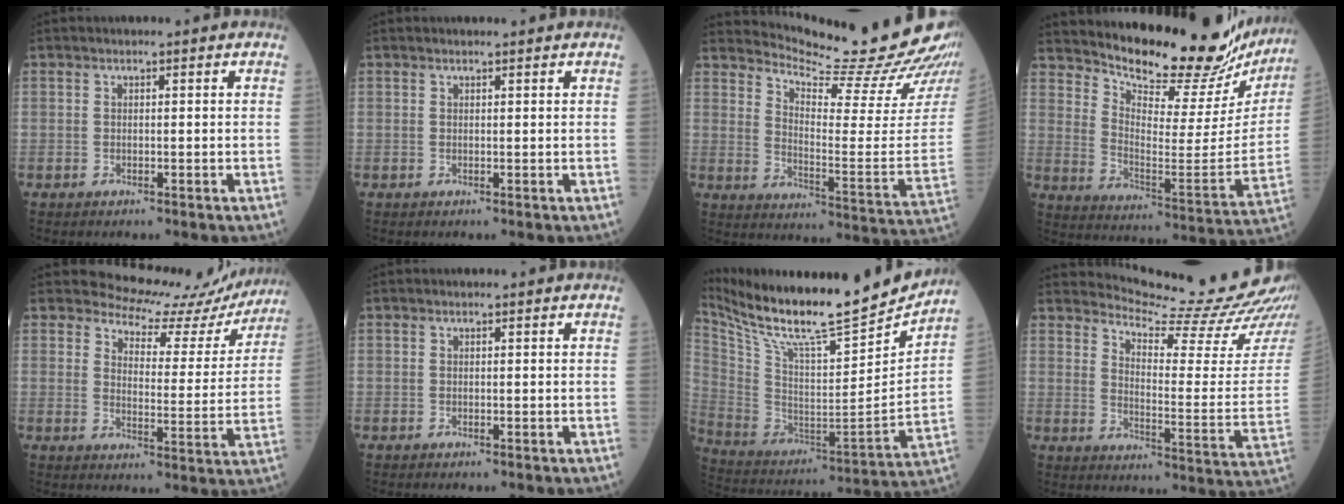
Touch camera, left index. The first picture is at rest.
{"total": 1.1, "force": [1.0, 0.0, 0.3], "torque": [-0.007, 0.006, 0.016]}
{"total": 19.2, "force": [18.1, -1.5, 6.1], "torque": [-0.111, -0.123, 0.243]}
{"total": 23.1, "force": [21.8, 4.2, 6.3], "torque": [-0.101, -0.094, 0.288]}
{"total": 13.1, "force": [12.5, 3.8, 0.5], "torque": [0.009, -0.031, 0.134]}
{"total": 0.0}
{"total": 23.6, "force": [21.2, 2.4, 10.1], "torque": [-0.205, -0.048, 0.345]}
{"total": 16.4, "force": [15.8, -2.0, 3.8], "torque": [-0.065, -0.121, 0.202]}